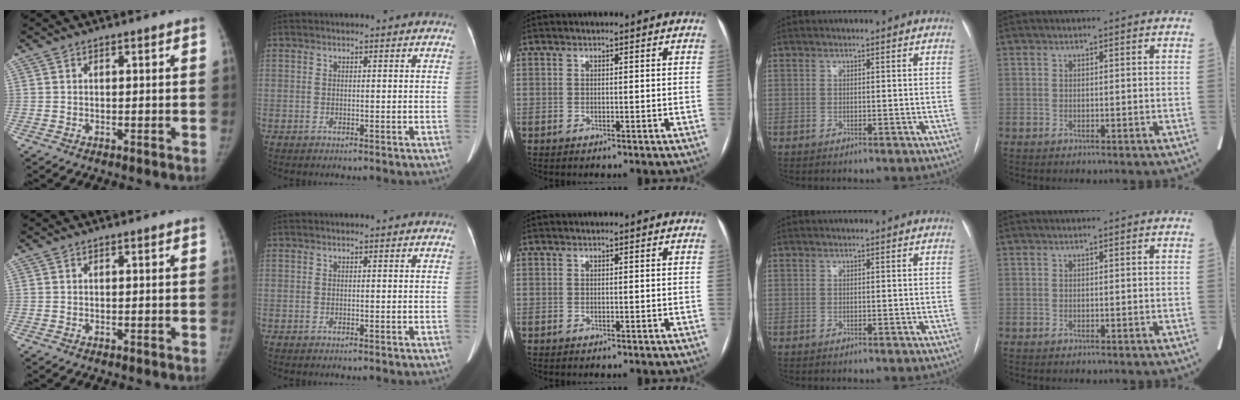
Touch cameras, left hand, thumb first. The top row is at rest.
{}